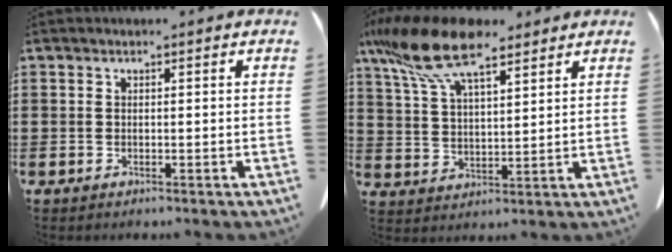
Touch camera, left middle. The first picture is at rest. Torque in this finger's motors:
{"motor_torque": [2.14, 0.00, 0.60, 0.21]}